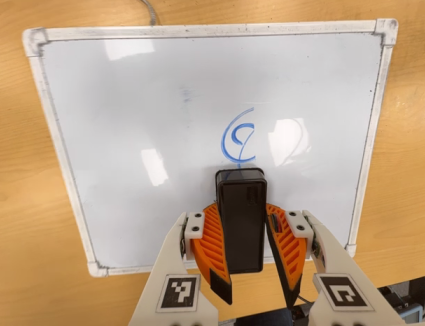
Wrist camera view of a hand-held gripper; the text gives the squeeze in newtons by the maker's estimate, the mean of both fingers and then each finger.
{"total": 9.5, "left": 9.6, "right": 9.4}